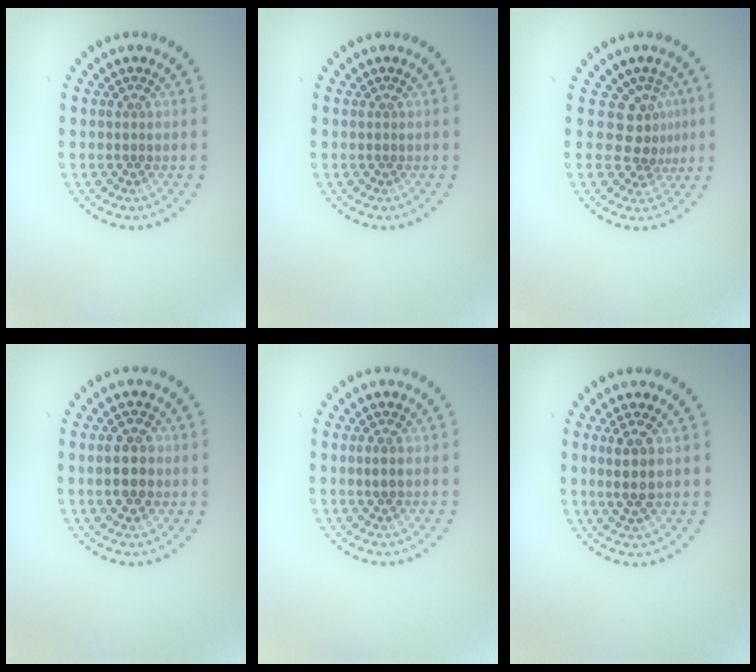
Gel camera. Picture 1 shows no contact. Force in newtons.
{"total": 0.0}
{"total": 3.0, "press": 2.2, "slide": 2.0}
{"total": 3.0, "press": 3.0, "slide": 0.2}
{"total": 0.7, "press": 0.6, "slide": 0.3}
{"total": 2.4, "press": 2.2, "slide": 1.1}